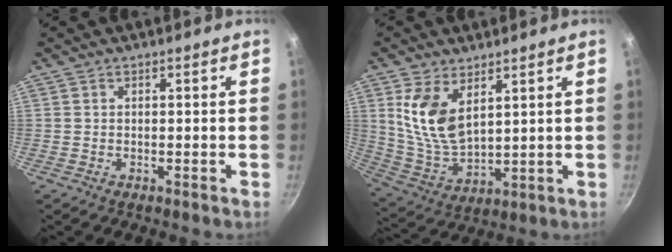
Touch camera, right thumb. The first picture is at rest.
{"total": 11.9, "force": [4.7, 6.5, 8.8], "torque": [-0.165, -0.037, 0.103]}